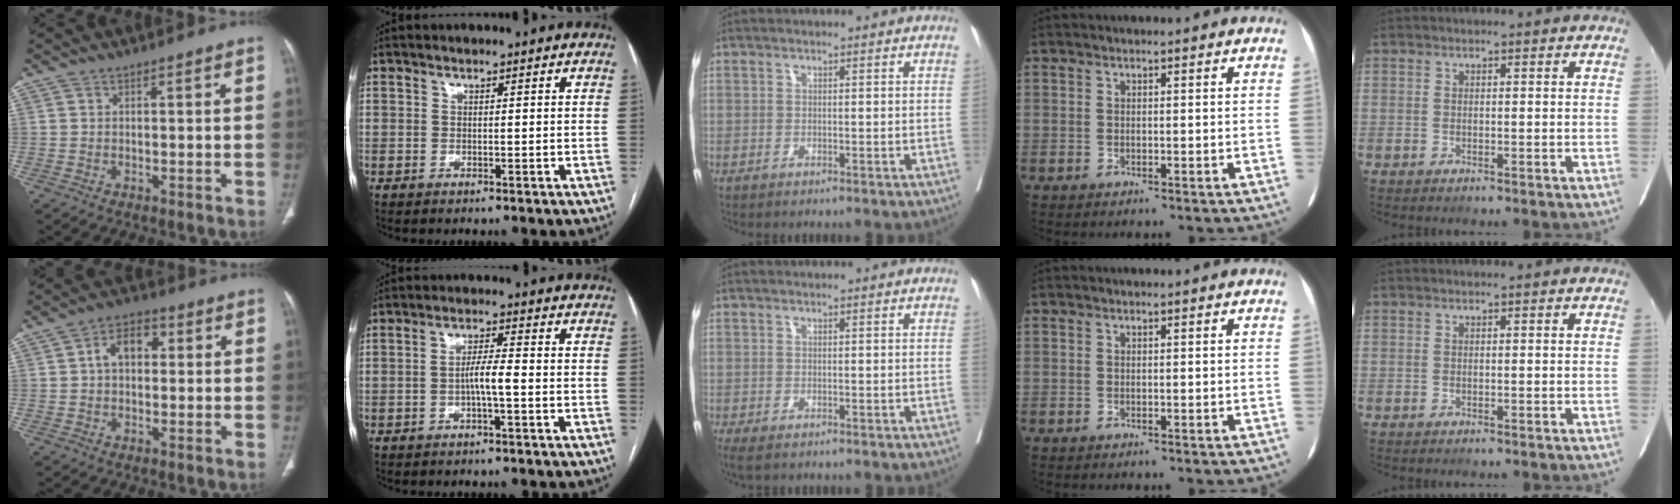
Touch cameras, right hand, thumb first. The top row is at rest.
{"thumb": {"total": 6.0, "force": [0.8, 4.1, 4.3], "torque": [-0.060, 0.020, 0.004]}, "index": {"total": 3.4, "force": [-1.0, 0.1, 3.3], "torque": [-0.057, 0.005, -0.018]}, "middle": {"total": 2.6, "force": [-1.6, 1.2, 1.6], "torque": [-0.026, -0.010, -0.025]}}